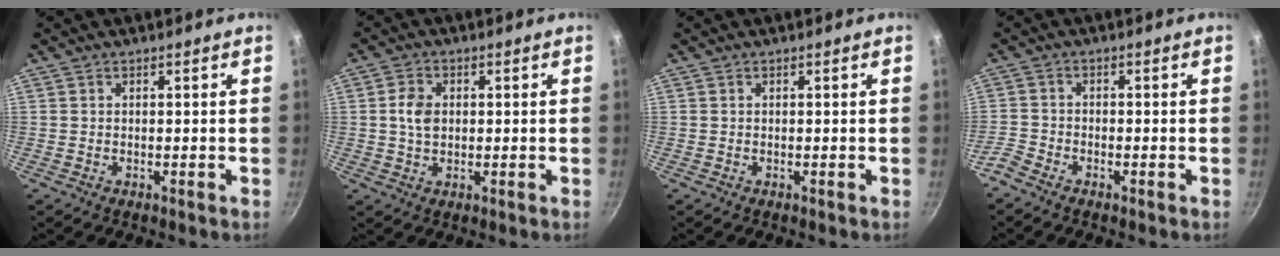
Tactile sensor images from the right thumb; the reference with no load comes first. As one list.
[{"total": 4.7, "force": [0.5, 3.4, 3.2], "torque": [-0.050, 0.004, 0.008]}, {"total": 0.0}, {"total": 3.0, "force": [-2.5, 1.3, 1.1], "torque": [-0.033, 0.018, -0.060]}]